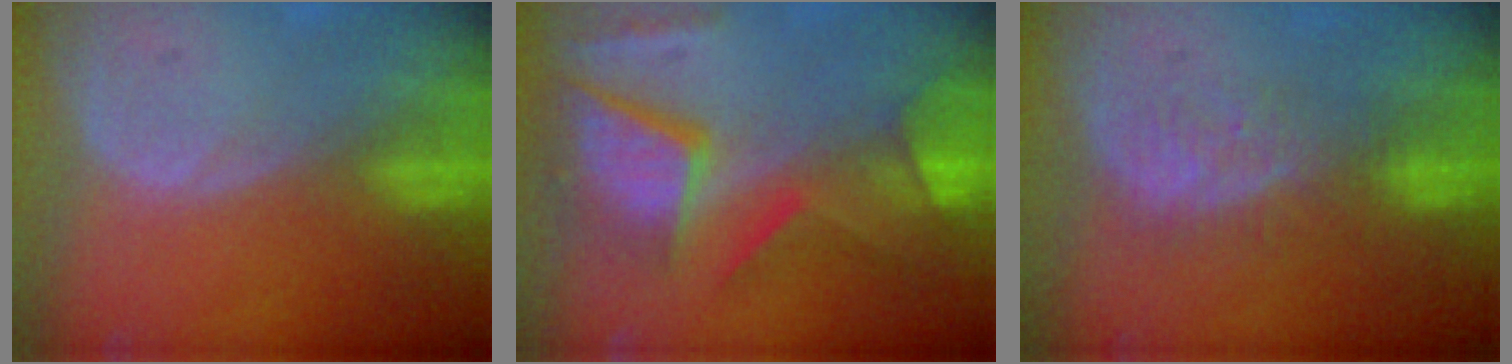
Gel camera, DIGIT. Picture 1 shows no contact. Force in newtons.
{"total": 12.0, "press": 9.8, "slide": 6.9}
{"total": 5.4, "press": 5.1, "slide": 1.6}